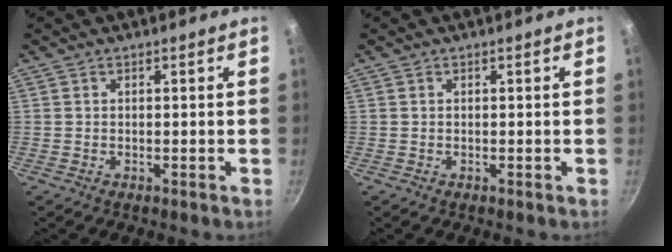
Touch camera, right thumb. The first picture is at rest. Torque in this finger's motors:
{"motor_torque": [0.01, 0.00, 0.05, 0.04, 0.03]}